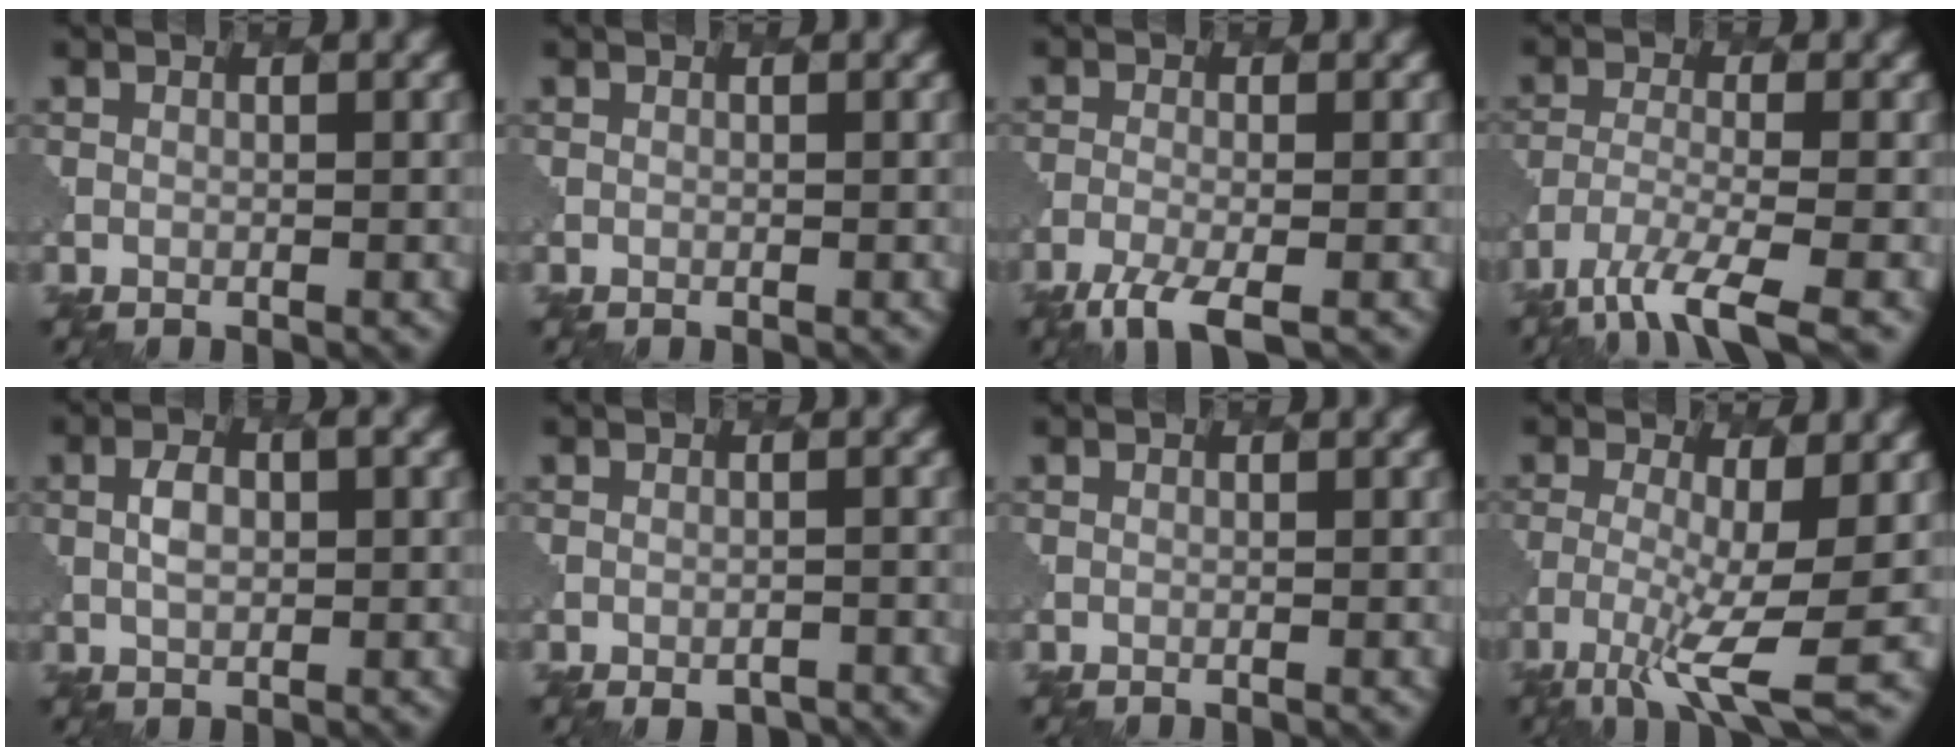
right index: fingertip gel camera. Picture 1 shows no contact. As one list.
[{"total": 0.0}, {"total": 3.7, "force": [-2.6, 0.9, 2.5], "torque": [-0.047, -0.010, -0.056]}, {"total": 6.2, "force": [-4.4, 1.4, 4.1], "torque": [-0.080, -0.015, -0.083]}, {"total": 2.0, "force": [0.5, 1.0, 1.7], "torque": [-0.035, 0.000, 0.010]}, {"total": 2.2, "force": [-1.8, 0.7, 0.9], "torque": [-0.015, -0.004, -0.023]}, {"total": 0.0}, {"total": 6.2, "force": [-2.5, 1.2, 5.6], "torque": [-0.106, -0.009, -0.050]}]